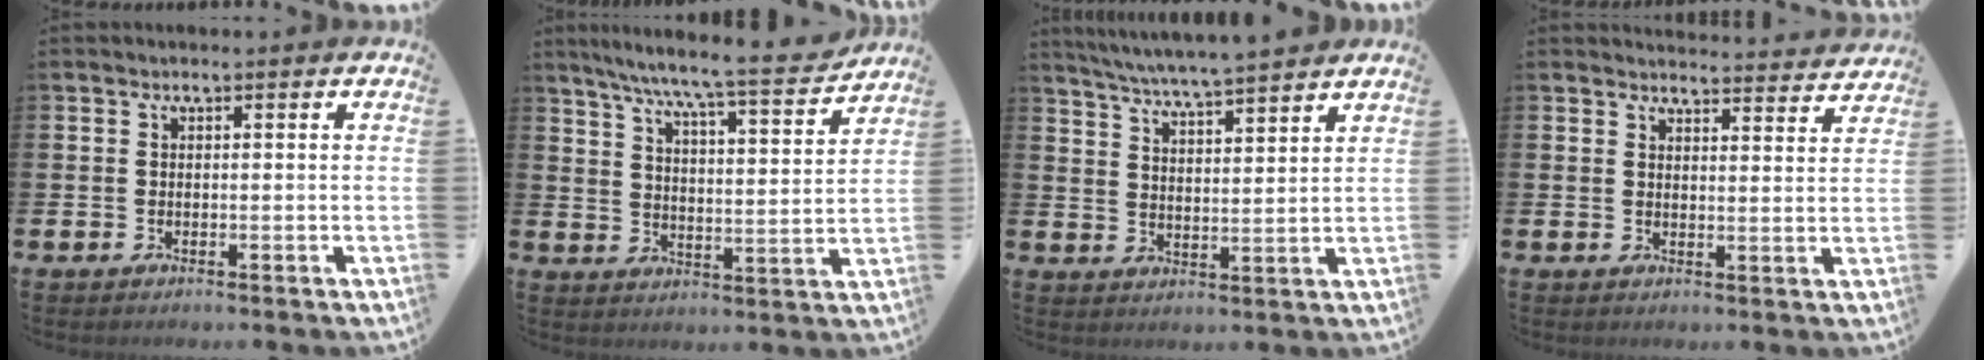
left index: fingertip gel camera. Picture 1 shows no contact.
{"total": 8.5, "force": [7.7, -0.1, 3.4], "torque": [-0.089, -0.053, 0.131]}
{"total": 6.2, "force": [6.0, -0.5, 1.3], "torque": [-0.051, -0.035, 0.107]}
{"total": 3.8, "force": [3.8, 0.2, 0.0], "torque": [0.001, -0.030, 0.066]}